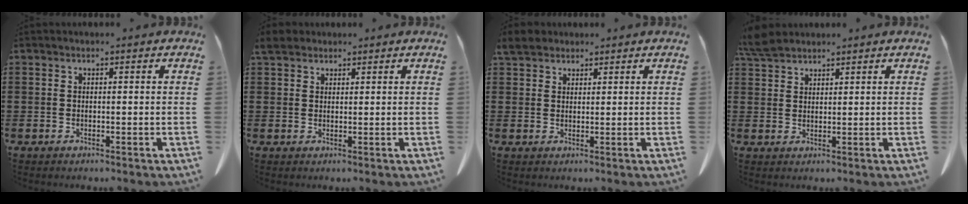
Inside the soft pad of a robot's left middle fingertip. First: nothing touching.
{"total": 2.8, "force": [2.3, 1.3, 1.0], "torque": [-0.028, 0.007, 0.045]}
{"total": 3.5, "force": [2.9, 1.5, 1.1], "torque": [-0.032, 0.005, 0.057]}
{"total": 3.7, "force": [3.2, 1.1, 1.4], "torque": [-0.038, -0.003, 0.062]}